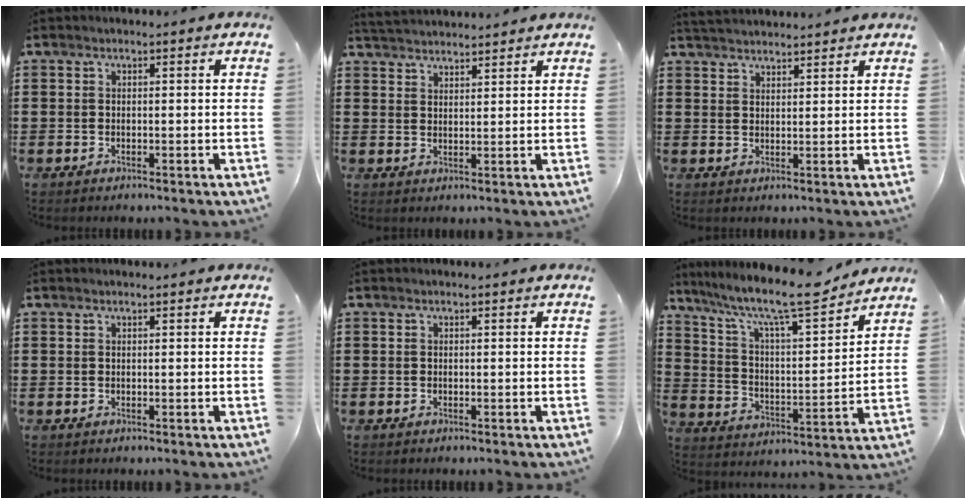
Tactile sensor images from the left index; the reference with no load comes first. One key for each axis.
{"total": 2.7, "fx": 2.7, "fy": 0.0, "fz": -0.2, "tx": -0.006, "ty": -0.008, "tz": 0.051}
{"total": 2.5, "fx": 2.5, "fy": -0.1, "fz": -0.3, "tx": -0.003, "ty": -0.004, "tz": 0.048}
{"total": 0.0}
{"total": 0.0}
{"total": 10.9, "fx": 9.1, "fy": 1.4, "fz": 6.0, "tx": -0.133, "ty": -0.062, "tz": 0.146}